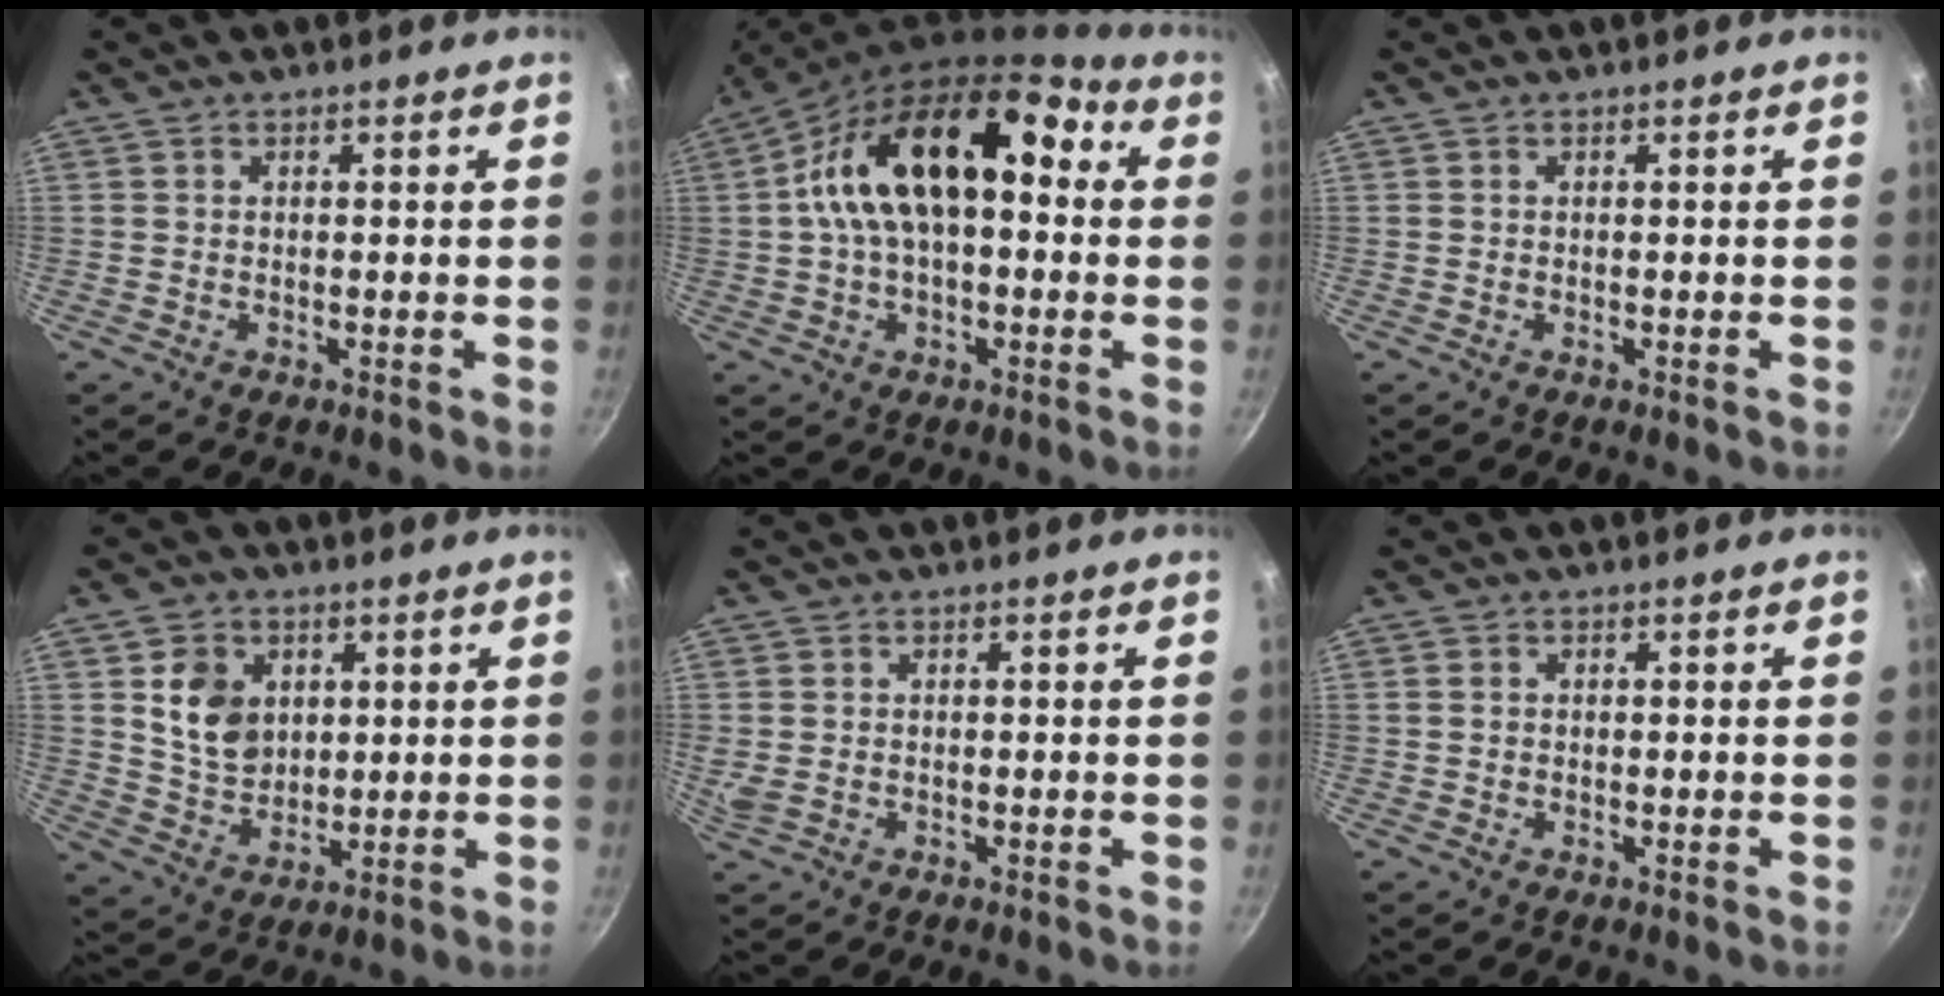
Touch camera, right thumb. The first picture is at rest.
{"total": 18.3, "force": [2.4, 10.6, 14.7], "torque": [-0.219, 0.051, 0.020]}
{"total": 0.0}
{"total": 9.7, "force": [2.7, 7.9, 5.0], "torque": [-0.060, -0.019, 0.057]}
{"total": 2.2, "force": [0.1, 1.7, 1.4], "torque": [-0.025, -0.005, 0.006]}
{"total": 1.1, "force": [0.3, 1.0, 0.3], "torque": [-0.002, 0.002, 0.004]}